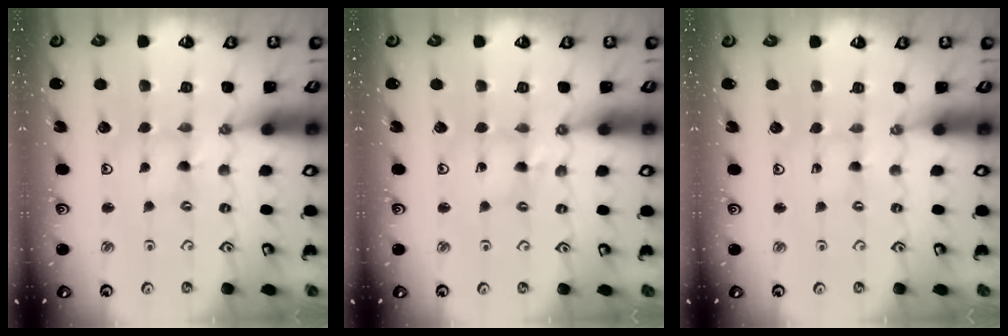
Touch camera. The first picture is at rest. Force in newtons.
{"total": 2.3, "press": 2.3, "slide": 0.2}
{"total": 0.0}